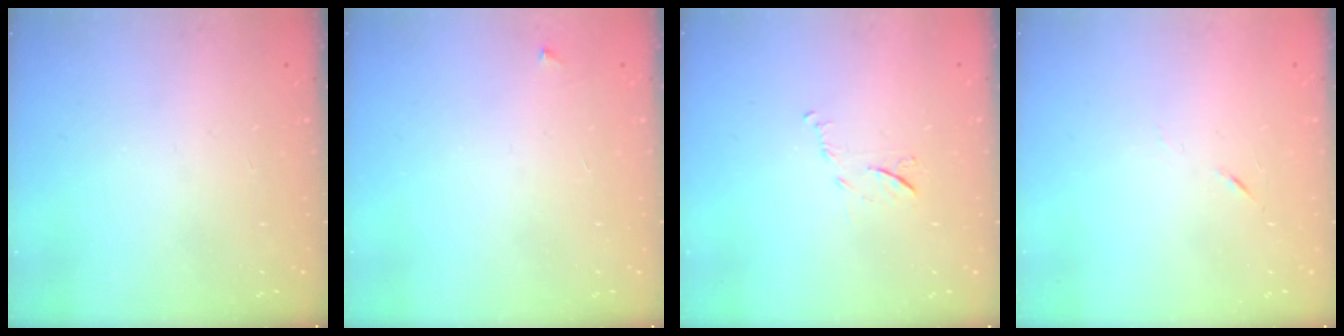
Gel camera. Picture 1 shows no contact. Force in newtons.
{"total": 3.2, "press": 3.2, "slide": 0.5}
{"total": 6.0, "press": 6.0, "slide": 0.6}
{"total": 3.8, "press": 3.6, "slide": 1.1}